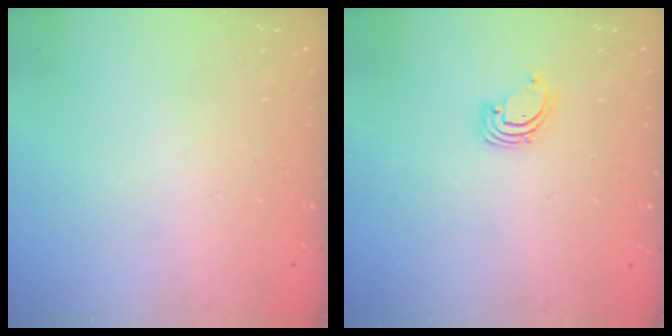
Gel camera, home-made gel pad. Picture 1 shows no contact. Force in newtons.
{"total": 1.4, "press": 1.4, "slide": 0.1}